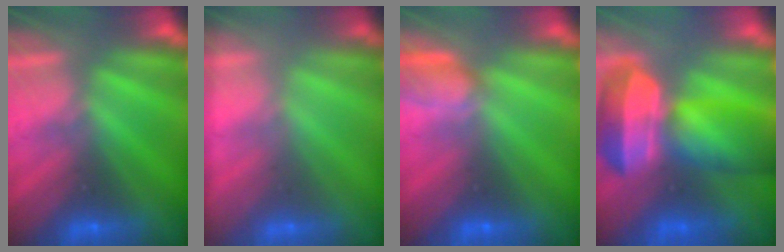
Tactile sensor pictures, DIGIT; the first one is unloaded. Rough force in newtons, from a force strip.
{"total": 1.7}
{"total": 3.8}
{"total": 9.2}